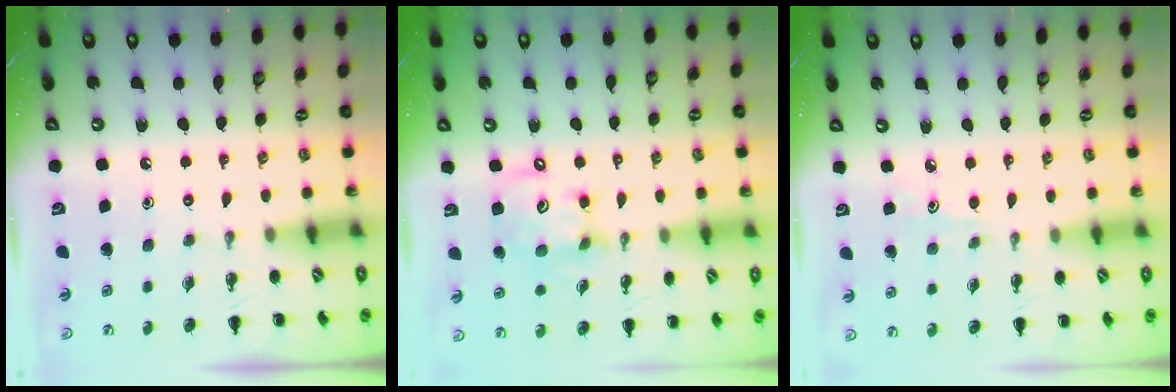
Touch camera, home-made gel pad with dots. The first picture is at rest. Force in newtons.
{"total": 9.9, "press": 9.8, "slide": 1.5}
{"total": 2.6, "press": 2.3, "slide": 1.1}